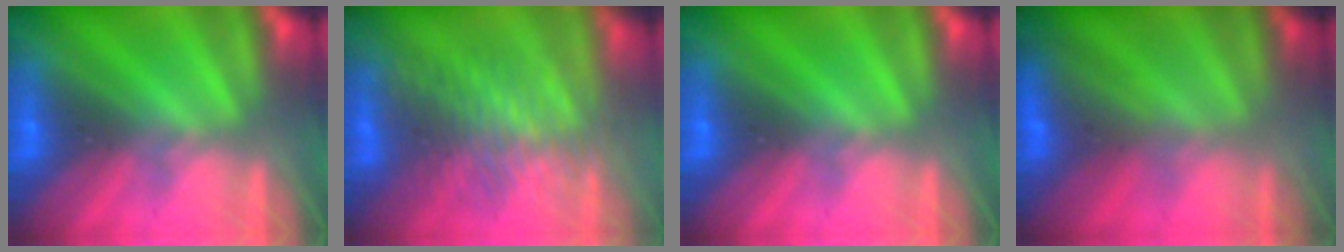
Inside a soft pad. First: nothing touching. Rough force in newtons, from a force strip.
{"total": 3.2}
{"total": 0.0}
{"total": 3.0}